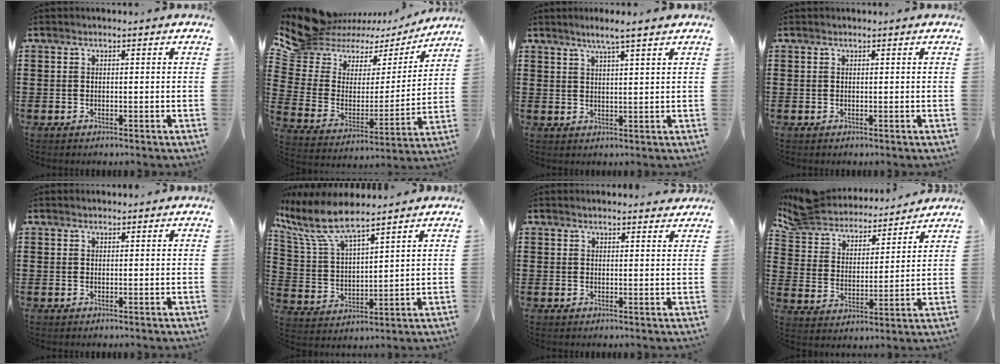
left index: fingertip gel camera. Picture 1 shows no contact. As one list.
[{"total": 9.9, "force": [8.4, 4.9, 1.8], "torque": [-0.098, -0.054, 0.150]}, {"total": 4.7, "force": [4.0, -0.6, 2.4], "torque": [-0.059, -0.010, 0.069]}, {"total": 0.0}, {"total": 0.7, "force": [0.7, 0.2, 0.0], "torque": [-0.002, 0.000, 0.015]}, {"total": 9.1, "force": [7.1, 2.0, 5.3], "torque": [-0.137, -0.030, 0.122]}, {"total": 1.8, "force": [1.8, 0.3, 0.2], "torque": [-0.007, 0.003, 0.034]}, {"total": 6.0, "force": [5.8, 1.5, 0.6], "torque": [-0.046, -0.040, 0.097]}]